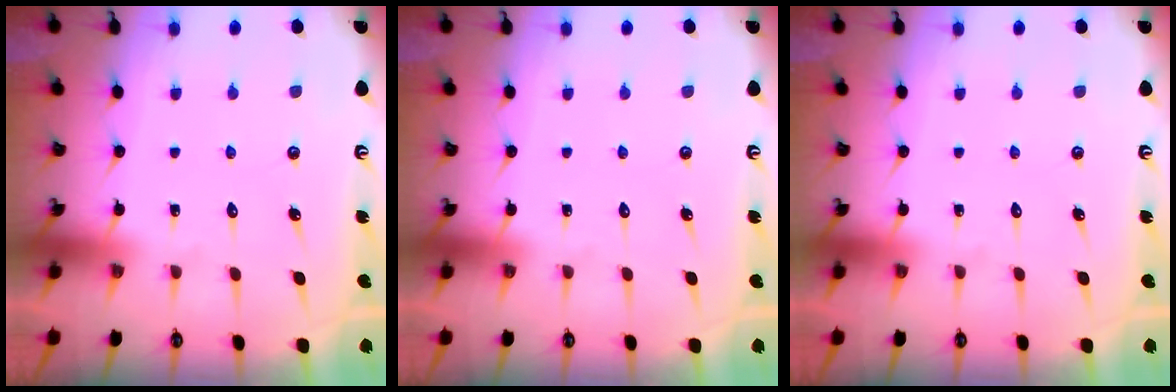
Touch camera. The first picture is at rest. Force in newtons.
{"total": 0.0}
{"total": 0.0}